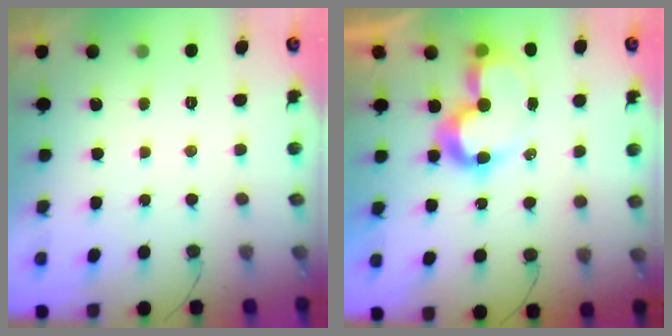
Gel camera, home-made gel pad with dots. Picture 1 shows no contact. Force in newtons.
{"total": 9.8, "press": 9.4, "slide": 2.9}